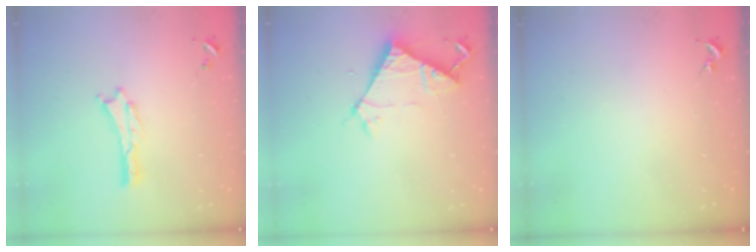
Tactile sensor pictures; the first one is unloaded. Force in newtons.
{"total": 6.4, "press": 6.4, "slide": 0.3}
{"total": 0.0}